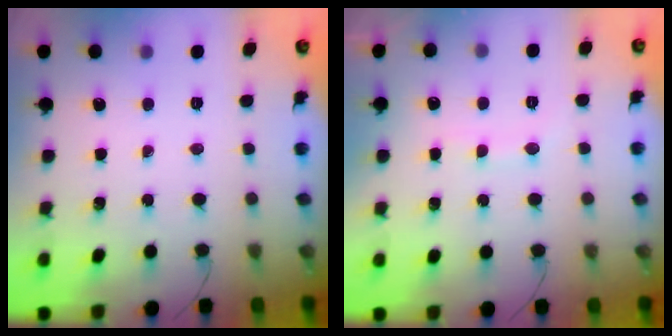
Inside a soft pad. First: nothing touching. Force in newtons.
{"total": 7.5, "press": 7.3, "slide": 1.6}